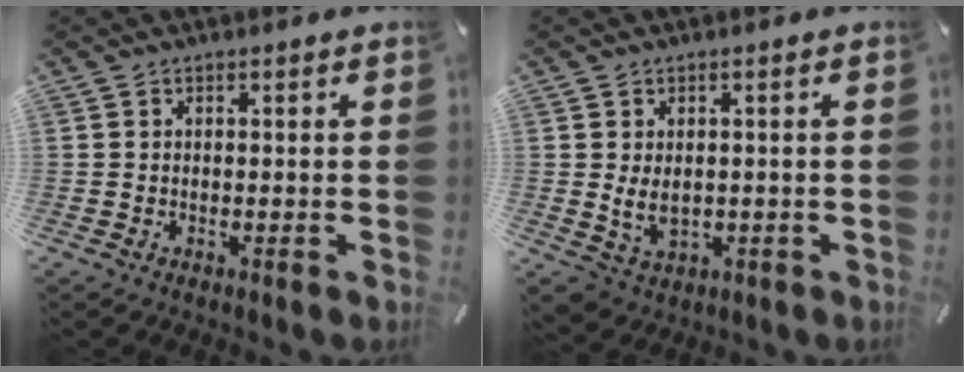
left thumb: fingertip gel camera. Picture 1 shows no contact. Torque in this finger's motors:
{"motor_torque": [-0.77, 0.98, 0.35, 0.34, 0.19]}